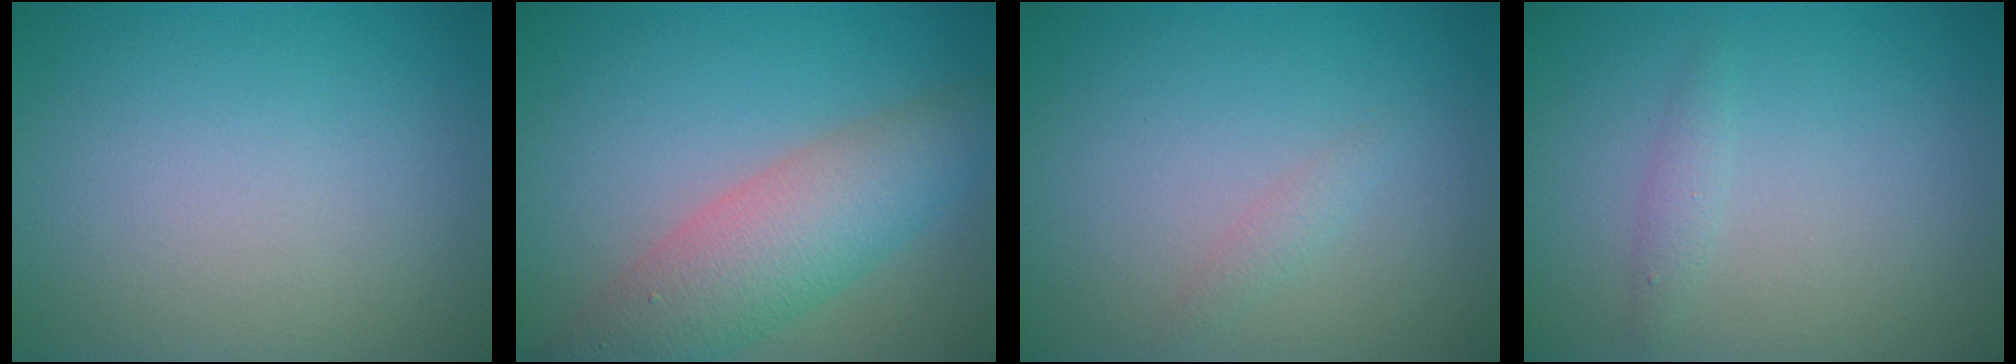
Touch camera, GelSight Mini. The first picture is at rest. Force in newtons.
{"total": 6.8, "press": 6.8, "slide": 0.2}
{"total": 0.9, "press": 0.9, "slide": 0.0}
{"total": 1.0, "press": 1.0, "slide": 0.1}